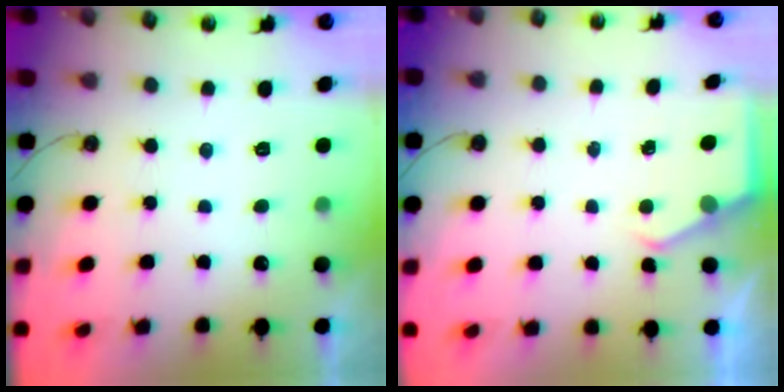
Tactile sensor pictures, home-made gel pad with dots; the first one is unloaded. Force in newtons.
{"total": 2.7, "press": 2.7, "slide": 0.5}